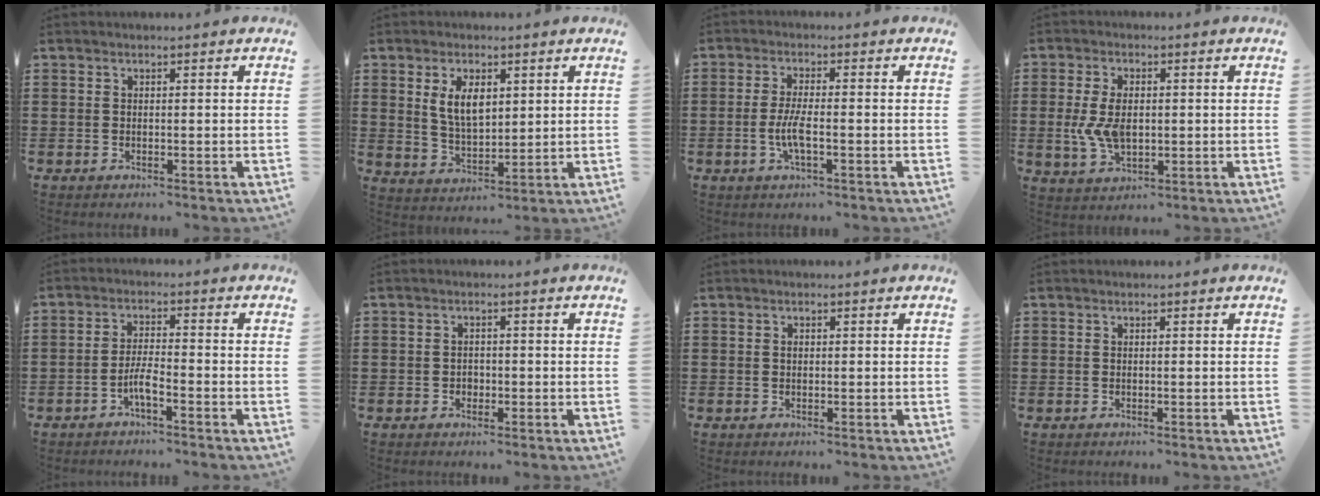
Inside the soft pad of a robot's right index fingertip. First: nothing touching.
{"total": 5.9, "force": [2.0, 3.0, 4.6], "torque": [-0.092, 0.005, 0.033]}
{"total": 4.1, "force": [-1.1, 0.8, 3.9], "torque": [-0.090, -0.008, -0.027]}
{"total": 6.3, "force": [-0.1, 3.8, 5.1], "torque": [-0.127, -0.001, -0.008]}
{"total": 3.7, "force": [-2.1, 0.5, 3.0], "torque": [-0.074, -0.005, -0.045]}
{"total": 1.3, "force": [-0.5, 1.1, 0.4], "torque": [-0.012, 0.001, -0.012]}
{"total": 0.7, "force": [0.1, 0.5, 0.5], "torque": [-0.011, 0.000, 0.003]}
{"total": 0.0}